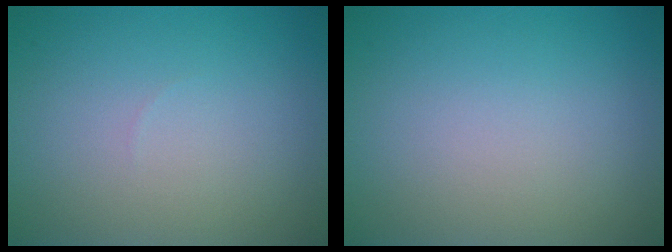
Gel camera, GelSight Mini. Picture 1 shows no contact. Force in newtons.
{"total": 0.0}